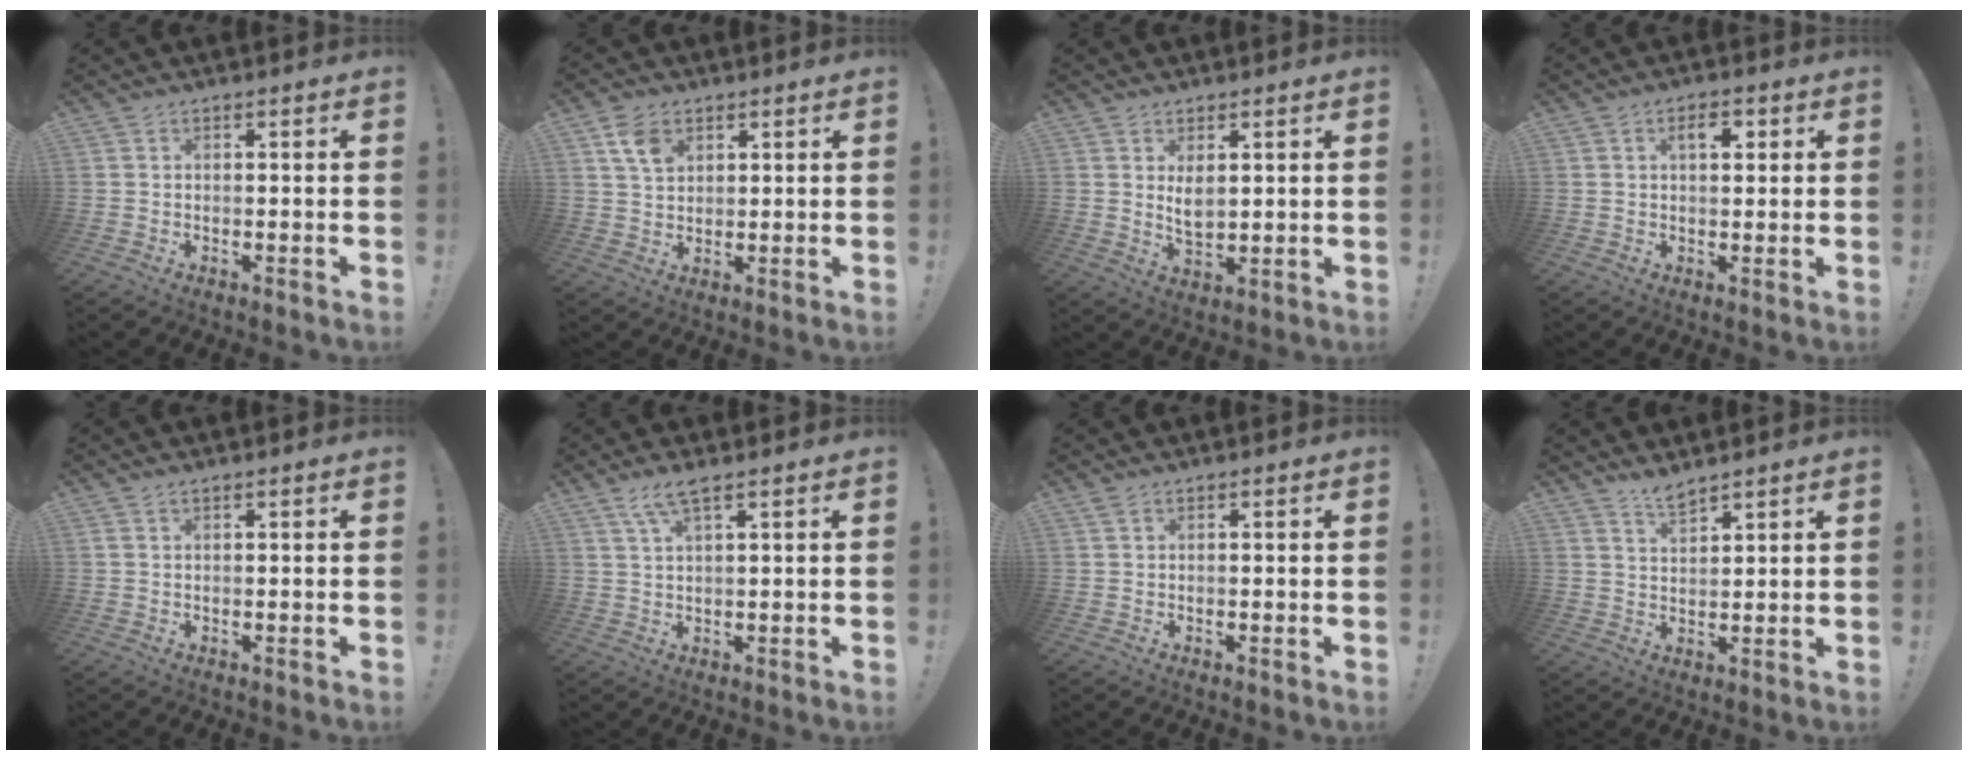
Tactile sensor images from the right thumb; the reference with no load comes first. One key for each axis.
{"total": 6.7, "fx": 3.3, "fy": 4.5, "fz": 3.8, "tx": -0.062, "ty": -0.008, "tz": 0.065}
{"total": 4.7, "fx": 2.0, "fy": 2.5, "fz": 3.5, "tx": -0.042, "ty": -0.018, "tz": 0.034}
{"total": 4.4, "fx": 1.4, "fy": 1.9, "fz": 3.6, "tx": -0.043, "ty": -0.002, "tz": 0.016}
{"total": 0.7, "fx": 0.4, "fy": 0.2, "fz": 0.6, "tx": -0.019, "ty": 0.003, "tz": 0.009}
{"total": 4.8, "fx": 3.1, "fy": 0.7, "fz": 3.7, "tx": -0.075, "ty": -0.007, "tz": 0.054}
{"total": 0.8, "fx": 0.6, "fy": 0.1, "fz": 0.6, "tx": -0.003, "ty": -0.003, "tz": 0.010}
{"total": 4.3, "fx": 3.9, "fy": 0.9, "fz": 1.6, "tx": -0.027, "ty": -0.027, "tz": 0.070}